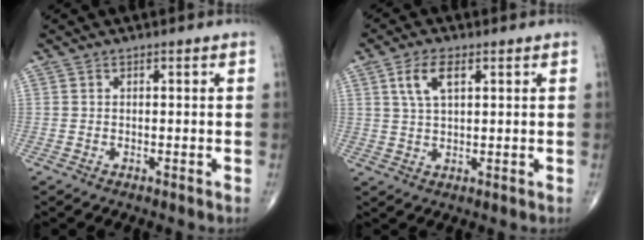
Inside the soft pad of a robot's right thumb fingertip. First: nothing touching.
{"total": 5.7, "force": [2.3, 2.6, 4.5], "torque": [-0.086, -0.003, 0.047]}